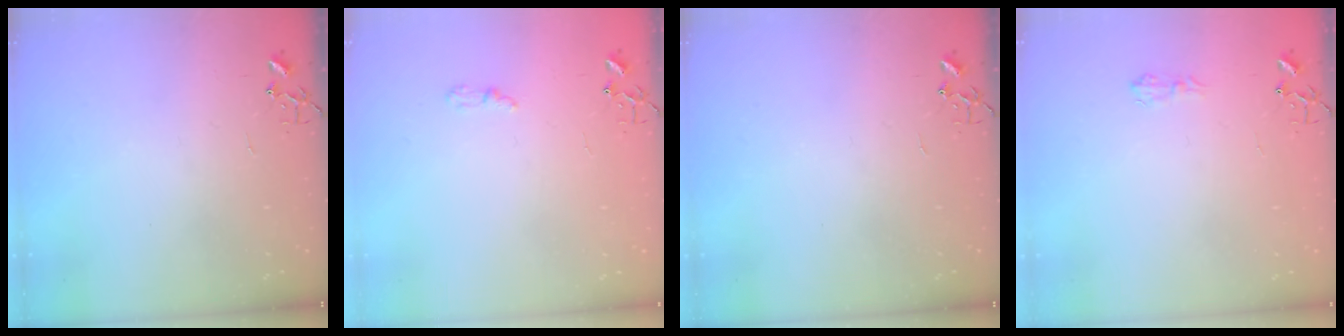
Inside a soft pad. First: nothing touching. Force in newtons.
{"total": 4.6, "press": 4.5, "slide": 0.6}
{"total": 0.0}
{"total": 6.4, "press": 6.4, "slide": 0.8}